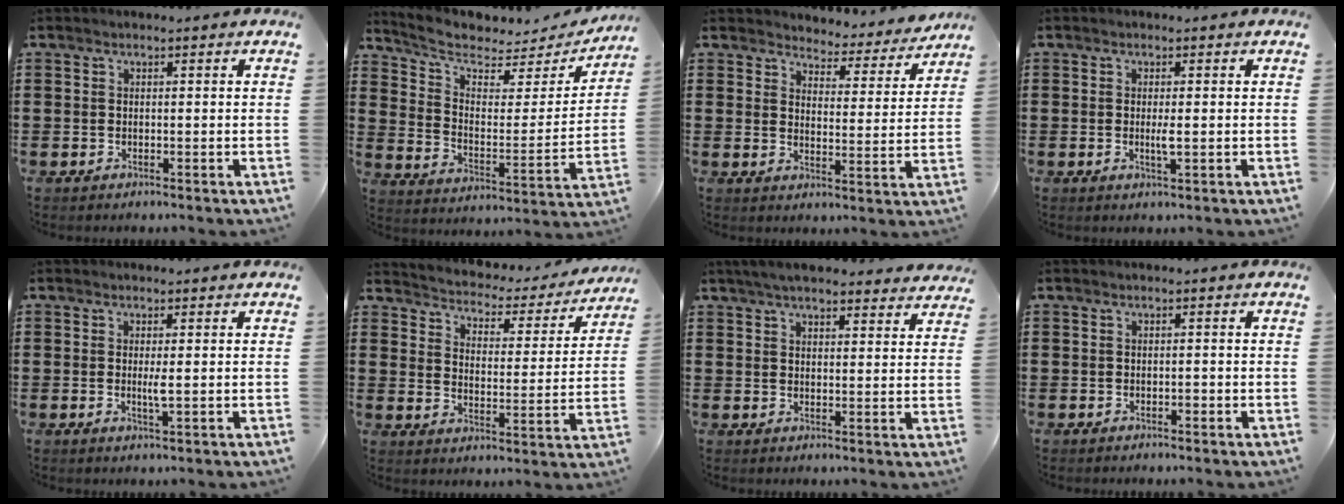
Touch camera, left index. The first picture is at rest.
{"total": 6.1, "force": [5.1, 2.1, 2.6], "torque": [-0.078, -0.033, 0.087]}
{"total": 4.1, "force": [4.1, 0.8, -0.1], "torque": [-0.017, -0.034, 0.066]}
{"total": 1.9, "force": [0.0, 0.1, 1.9], "torque": [-0.036, -0.002, -0.001]}
{"total": 2.0, "force": [0.1, 0.0, 2.0], "torque": [-0.038, -0.005, 0.001]}
{"total": 2.7, "force": [2.6, 0.6, -0.2], "torque": [-0.018, -0.030, 0.034]}
{"total": 4.9, "force": [4.6, 0.6, 1.5], "torque": [-0.043, -0.011, 0.086]}
{"total": 0.5, "force": [-0.2, 0.1, 0.4], "torque": [-0.010, -0.003, -0.003]}